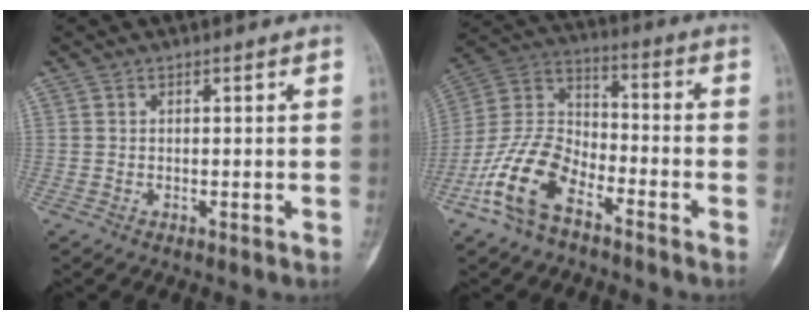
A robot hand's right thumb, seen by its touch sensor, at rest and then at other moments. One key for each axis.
{"total": 14.7, "fx": -8.2, "fy": 7.6, "fz": 9.6, "tx": -0.193, "ty": 0.054, "tz": -0.169}